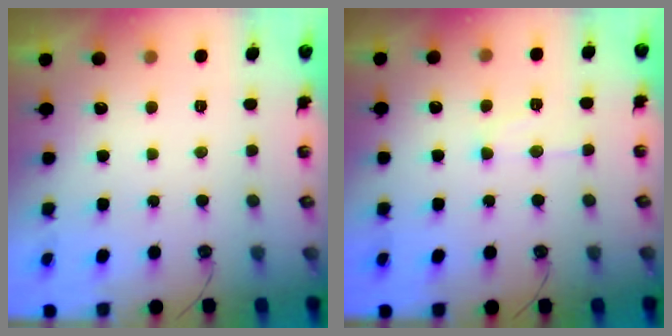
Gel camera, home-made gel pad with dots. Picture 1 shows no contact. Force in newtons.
{"total": 9.0, "press": 9.0, "slide": 0.7}